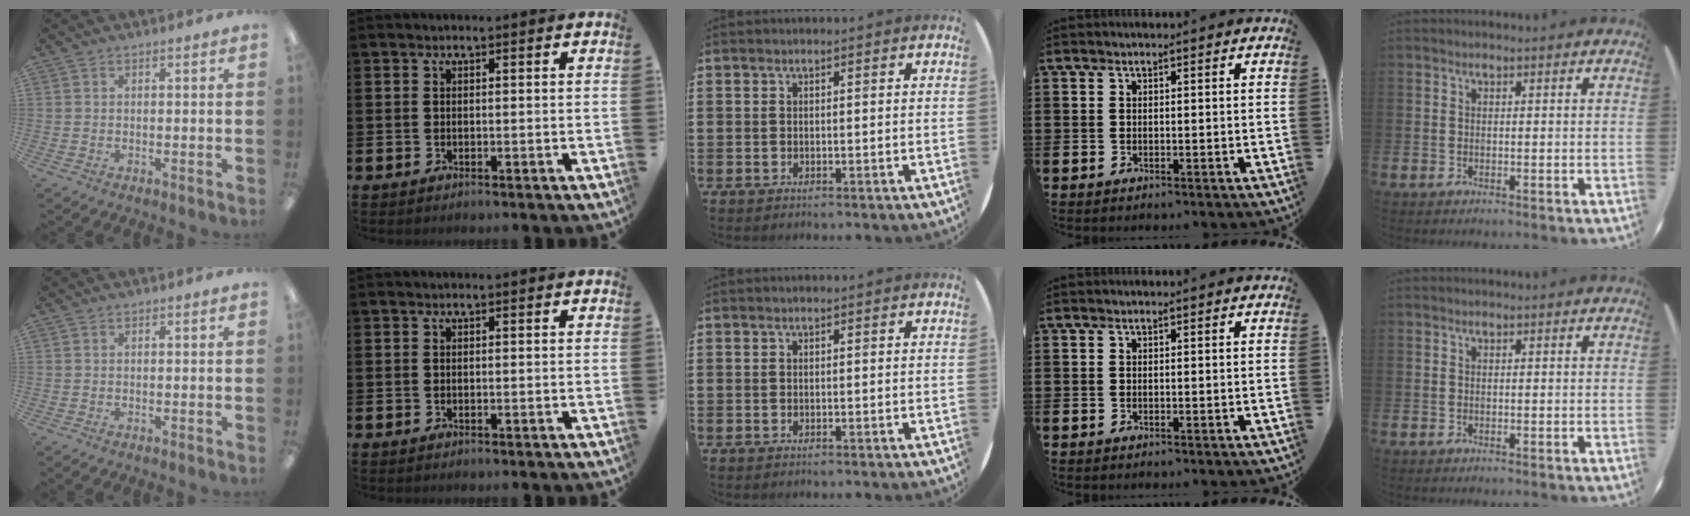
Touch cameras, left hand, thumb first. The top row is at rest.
{}